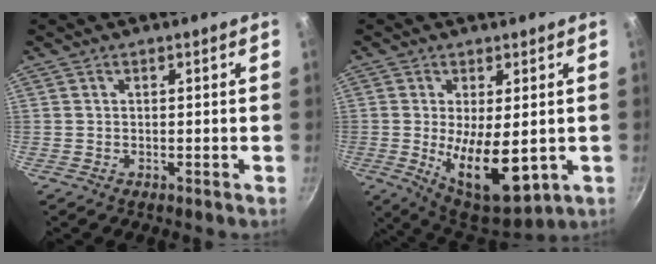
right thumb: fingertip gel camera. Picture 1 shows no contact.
{"total": 13.9, "force": [-1.6, 6.1, 12.4], "torque": [-0.184, -0.016, -0.005]}